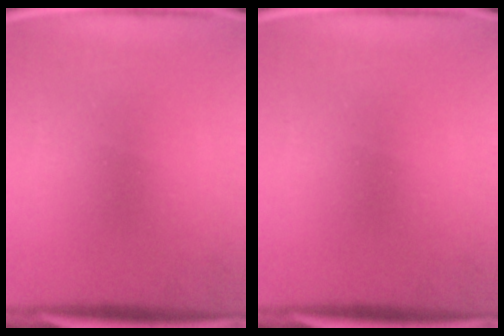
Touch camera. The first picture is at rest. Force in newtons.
{"total": 0.0}